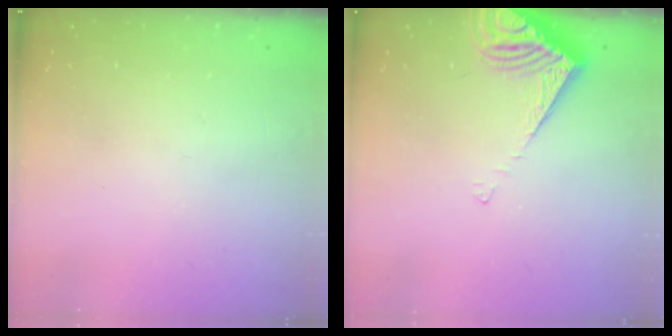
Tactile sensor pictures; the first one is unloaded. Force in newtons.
{"total": 7.9, "press": 7.9, "slide": 1.0}